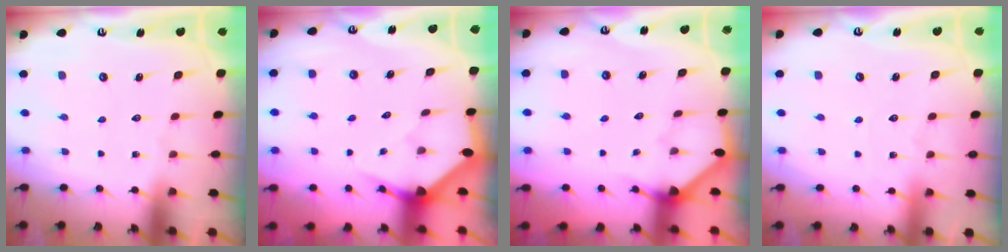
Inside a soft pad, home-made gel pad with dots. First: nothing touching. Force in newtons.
{"total": 3.4, "press": 3.4, "slide": 0.1}
{"total": 2.9, "press": 2.8, "slide": 0.4}
{"total": 2.9, "press": 2.9, "slide": 0.3}